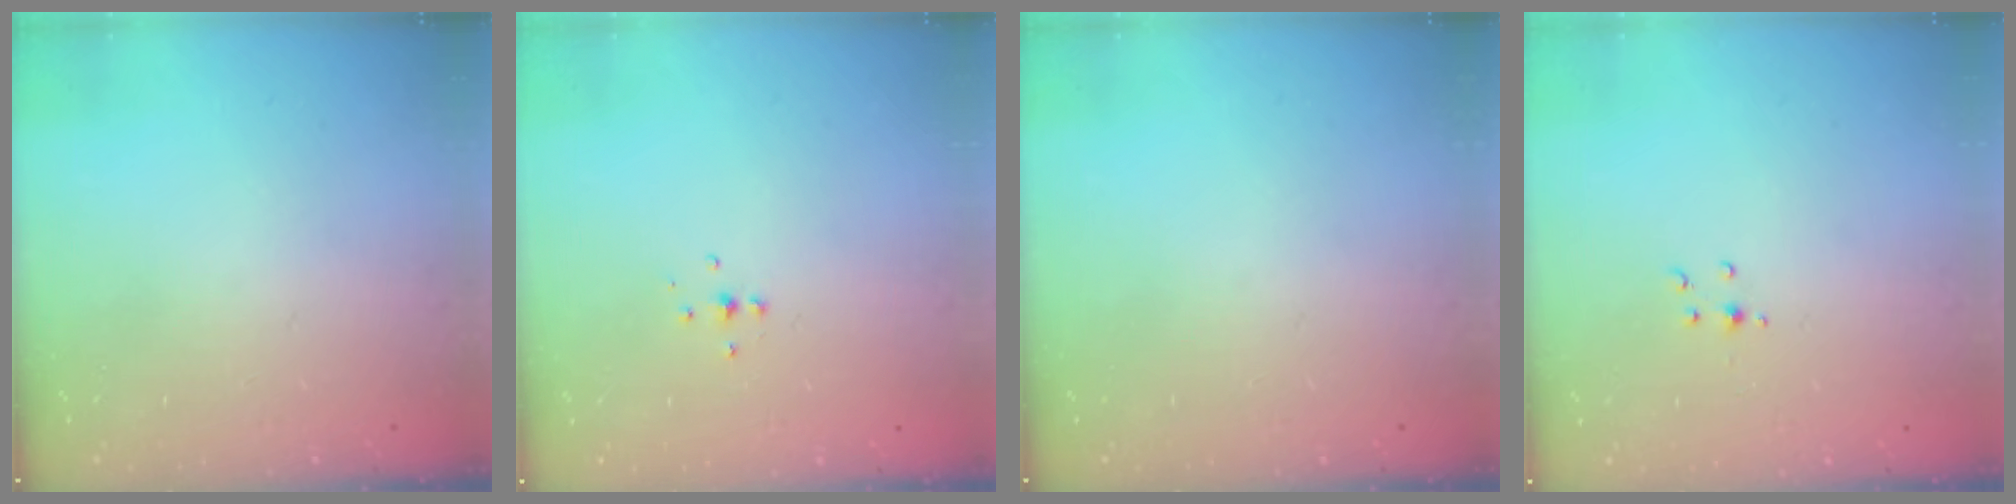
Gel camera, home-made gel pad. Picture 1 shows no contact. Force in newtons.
{"total": 3.6, "press": 3.6, "slide": 0.6}
{"total": 0.0}
{"total": 3.5, "press": 3.4, "slide": 0.8}